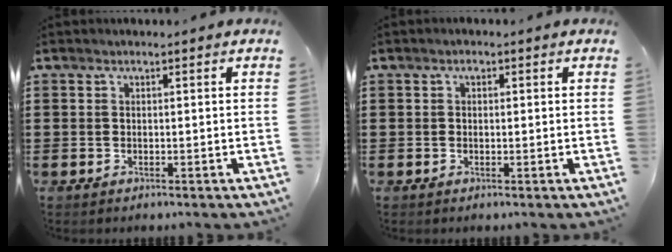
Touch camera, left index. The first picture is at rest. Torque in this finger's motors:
{"motor_torque": [-0.08, -0.05, 0.00, 0.00]}